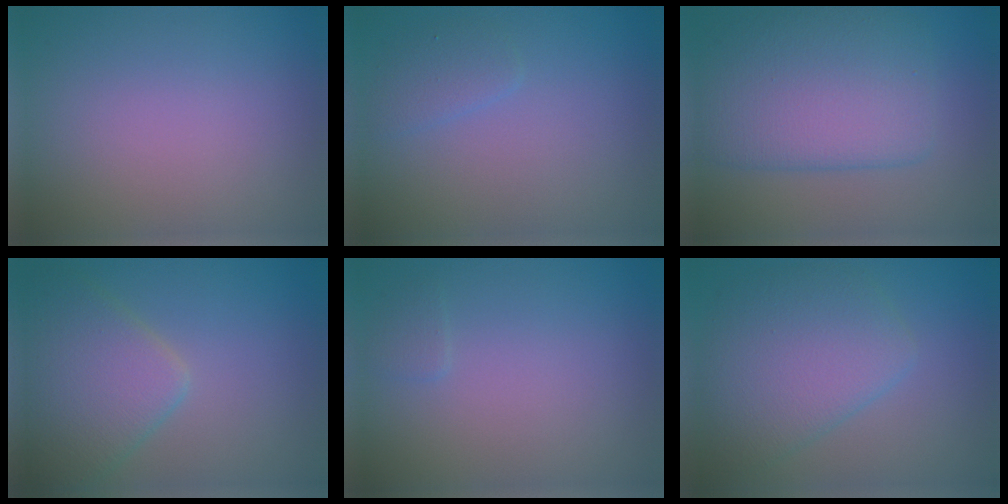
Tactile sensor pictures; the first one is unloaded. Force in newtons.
{"total": 1.4, "press": 1.4, "slide": 0.1}
{"total": 7.7, "press": 7.7, "slide": 0.1}
{"total": 5.7, "press": 5.7, "slide": 0.3}
{"total": 0.7, "press": 0.7, "slide": 0.1}
{"total": 5.8, "press": 5.8, "slide": 0.1}